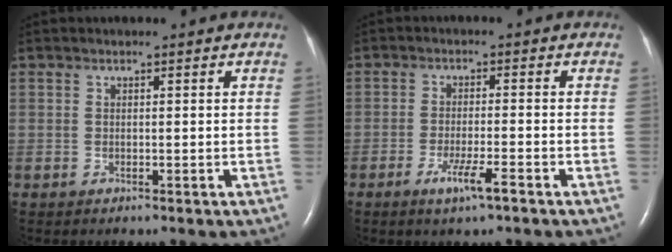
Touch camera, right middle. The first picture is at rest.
{"total": 4.4, "force": [-2.6, 0.1, 3.6], "torque": [-0.071, -0.008, -0.047]}